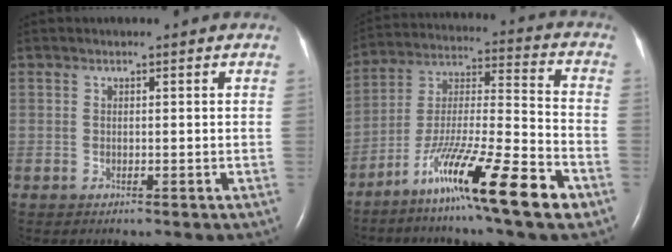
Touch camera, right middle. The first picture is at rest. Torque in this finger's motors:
{"motor_torque": [1.30, -0.84, 0.41, 0.15]}